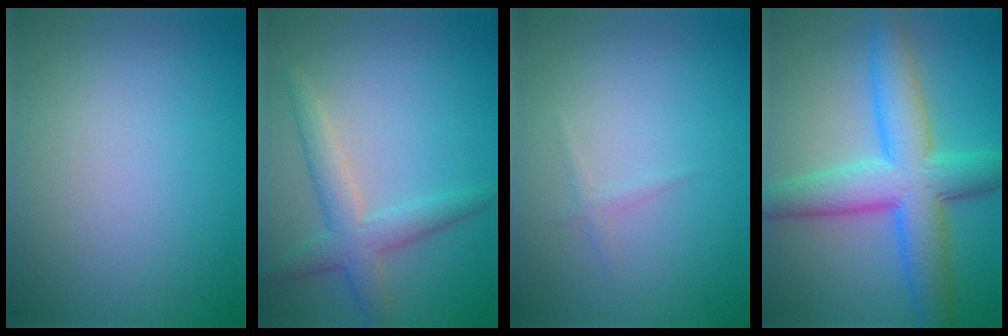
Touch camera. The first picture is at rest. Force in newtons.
{"total": 3.4, "press": 3.4, "slide": 0.1}
{"total": 0.6, "press": 0.6, "slide": 0.0}
{"total": 7.9, "press": 7.8, "slide": 0.2}